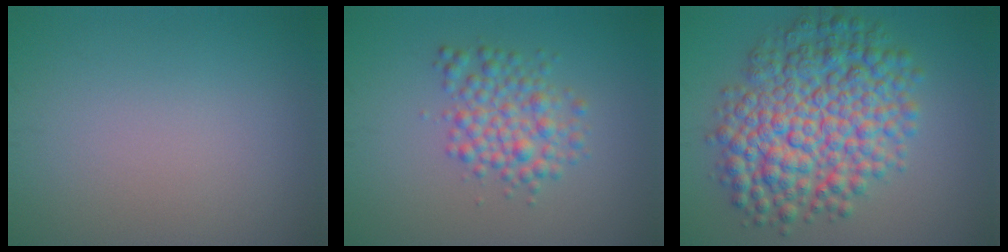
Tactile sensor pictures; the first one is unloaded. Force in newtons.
{"total": 3.6, "press": 3.6, "slide": 0.1}
{"total": 10.0, "press": 10.0, "slide": 0.1}